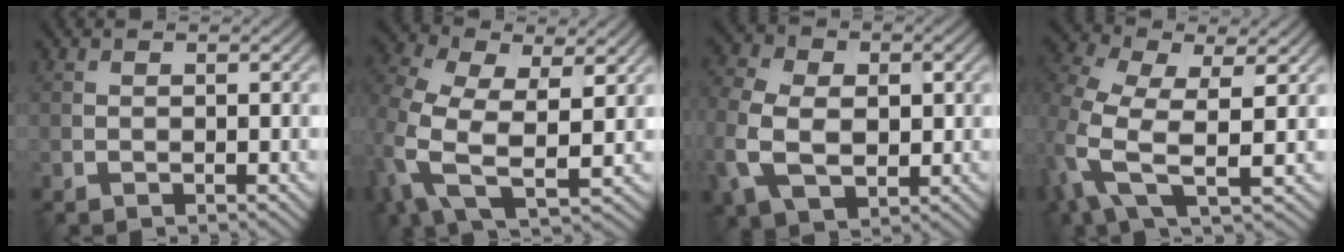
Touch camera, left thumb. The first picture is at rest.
{"total": 9.9, "force": [0.5, 5.8, 8.0], "torque": [-0.212, -0.017, 0.005]}
{"total": 10.6, "force": [-1.1, 7.5, 7.4], "torque": [-0.188, -0.017, -0.010]}
{"total": 8.9, "force": [0.2, 4.5, 7.7], "torque": [-0.192, -0.008, -0.006]}